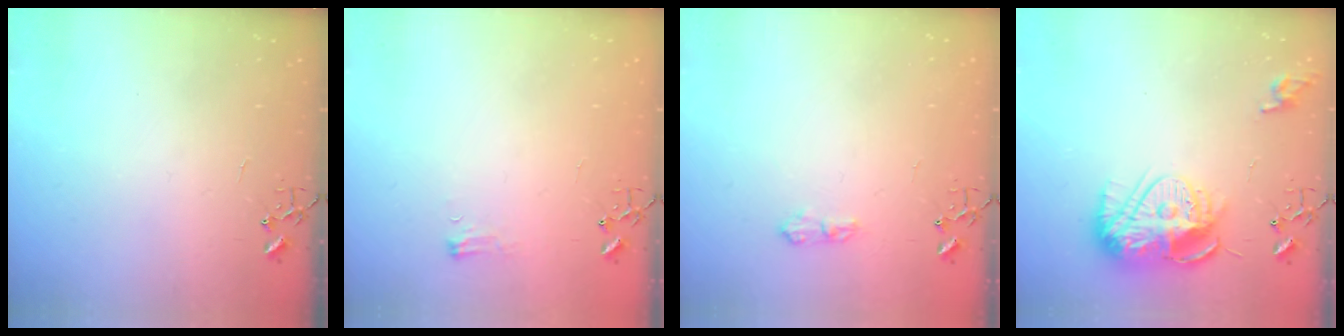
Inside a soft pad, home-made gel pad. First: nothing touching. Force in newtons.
{"total": 5.5, "press": 5.5, "slide": 0.7}
{"total": 7.1, "press": 7.0, "slide": 0.9}
{"total": 15.3, "press": 15.3, "slide": 0.9}